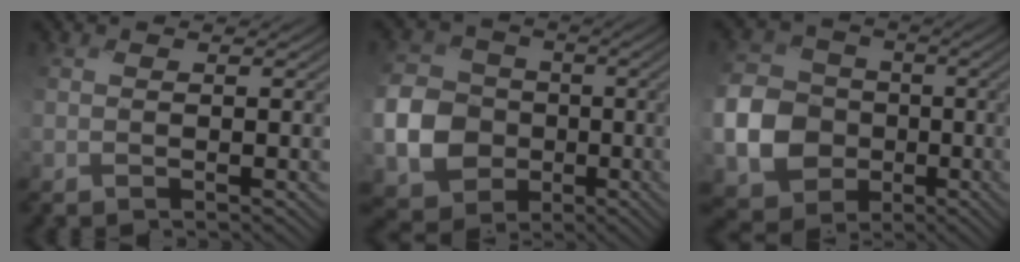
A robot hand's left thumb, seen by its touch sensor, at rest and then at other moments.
{"total": 9.9, "force": [-2.5, 8.7, 3.8], "torque": [-0.116, -0.032, -0.067]}
{"total": 11.0, "force": [-2.8, 9.7, 4.3], "torque": [-0.136, -0.034, -0.071]}